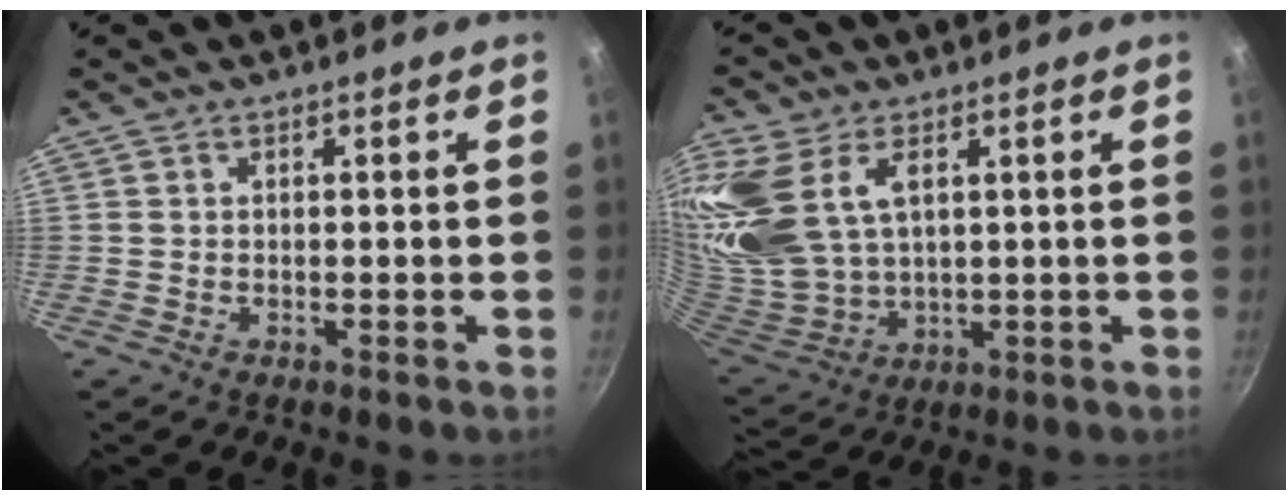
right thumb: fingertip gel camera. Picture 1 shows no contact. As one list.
[{"total": 19.4, "force": [7.0, 12.1, 13.4], "torque": [-0.292, -0.011, 0.152]}]